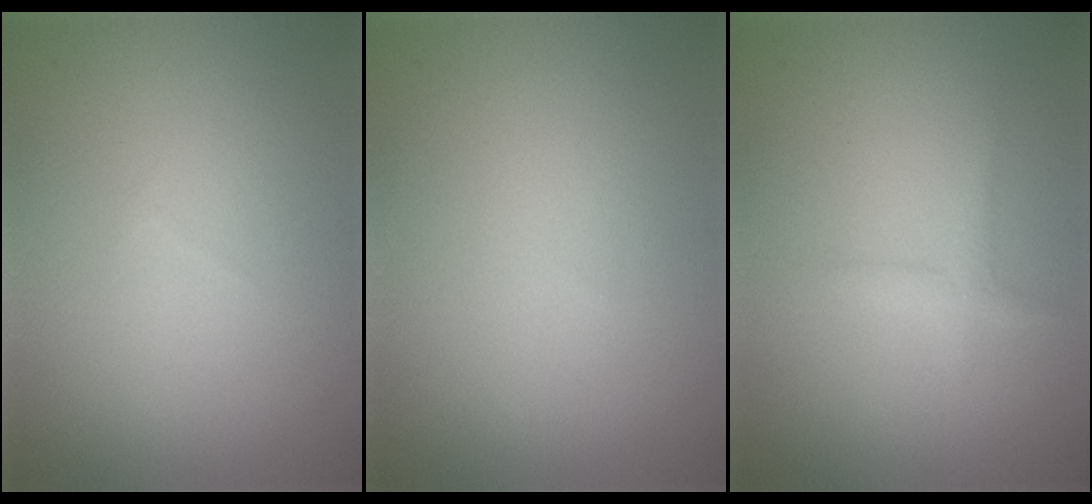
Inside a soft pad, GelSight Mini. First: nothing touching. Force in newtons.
{"total": 0.0}
{"total": 1.3, "press": 1.3, "slide": 0.1}